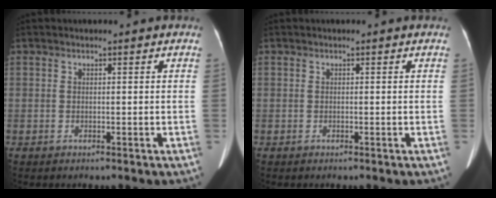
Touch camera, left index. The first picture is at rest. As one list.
[{"total": 0.0}]